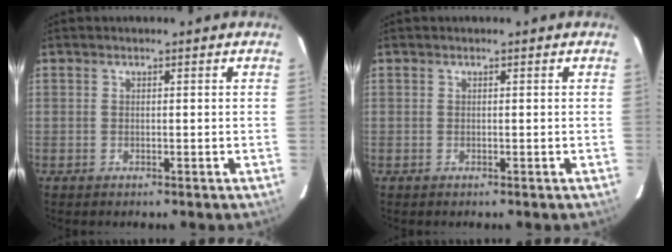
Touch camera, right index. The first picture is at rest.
{"total": 0.0}